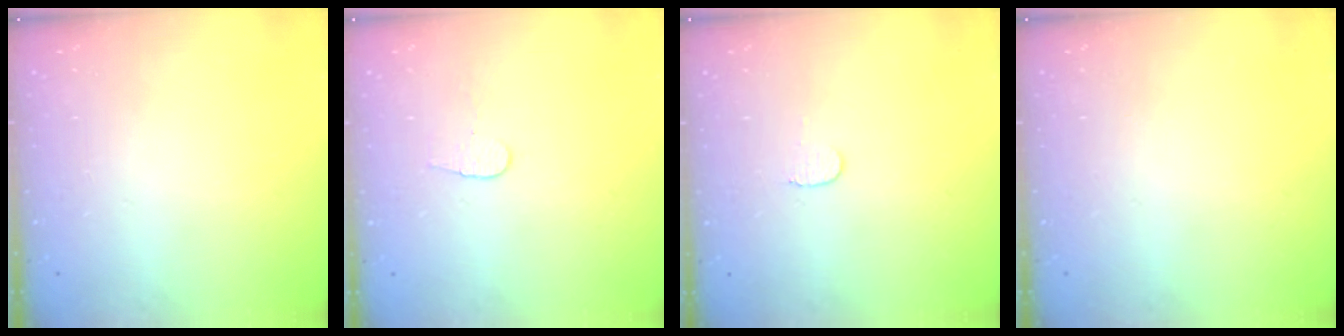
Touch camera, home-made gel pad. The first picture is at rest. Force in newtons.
{"total": 3.6, "press": 3.6, "slide": 0.3}
{"total": 3.5, "press": 3.5, "slide": 0.3}
{"total": 0.0}